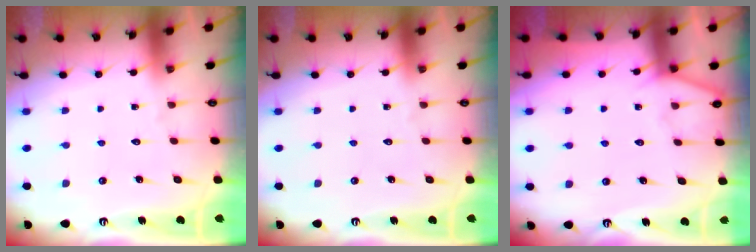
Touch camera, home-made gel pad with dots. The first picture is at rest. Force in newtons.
{"total": 0.0}
{"total": 4.9, "press": 4.9, "slide": 0.6}